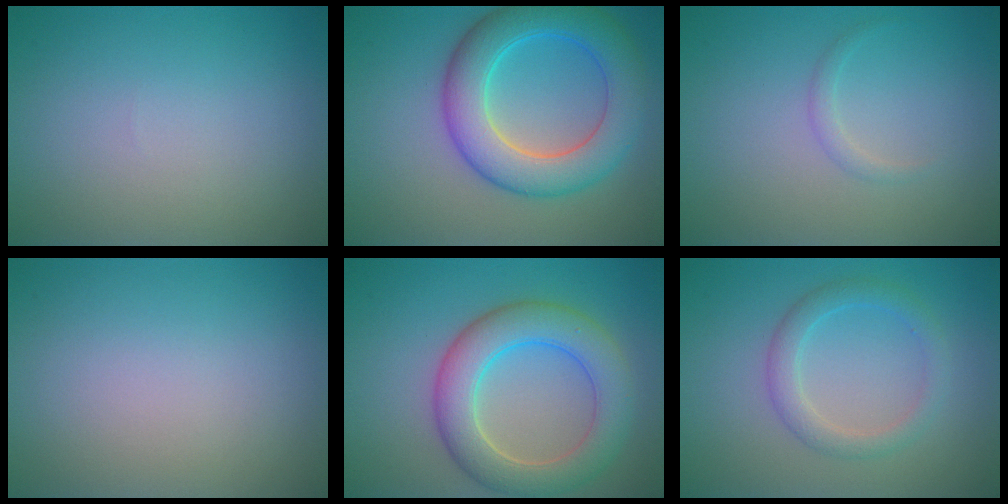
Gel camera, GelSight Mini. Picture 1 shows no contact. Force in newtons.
{"total": 7.6, "press": 7.6, "slide": 0.1}
{"total": 0.9, "press": 0.9, "slide": 0.0}
{"total": 0.0}
{"total": 6.6, "press": 6.6, "slide": 0.2}
{"total": 2.6, "press": 2.6, "slide": 0.1}